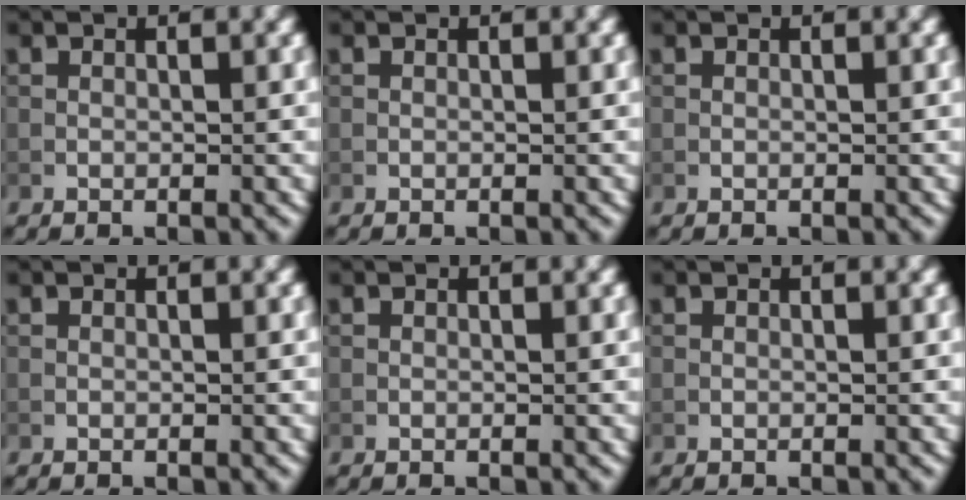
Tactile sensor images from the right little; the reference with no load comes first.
{"total": 0.0}
{"total": 0.0}
{"total": 0.0}
{"total": 0.0}
{"total": 0.0}